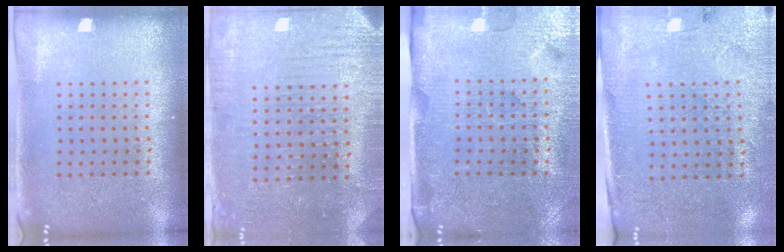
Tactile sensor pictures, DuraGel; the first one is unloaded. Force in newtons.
{"total": 3.1, "press": 3.1, "slide": 0.3}
{"total": 4.3, "press": 3.9, "slide": 1.9}
{"total": 2.8, "press": 2.6, "slide": 1.2}